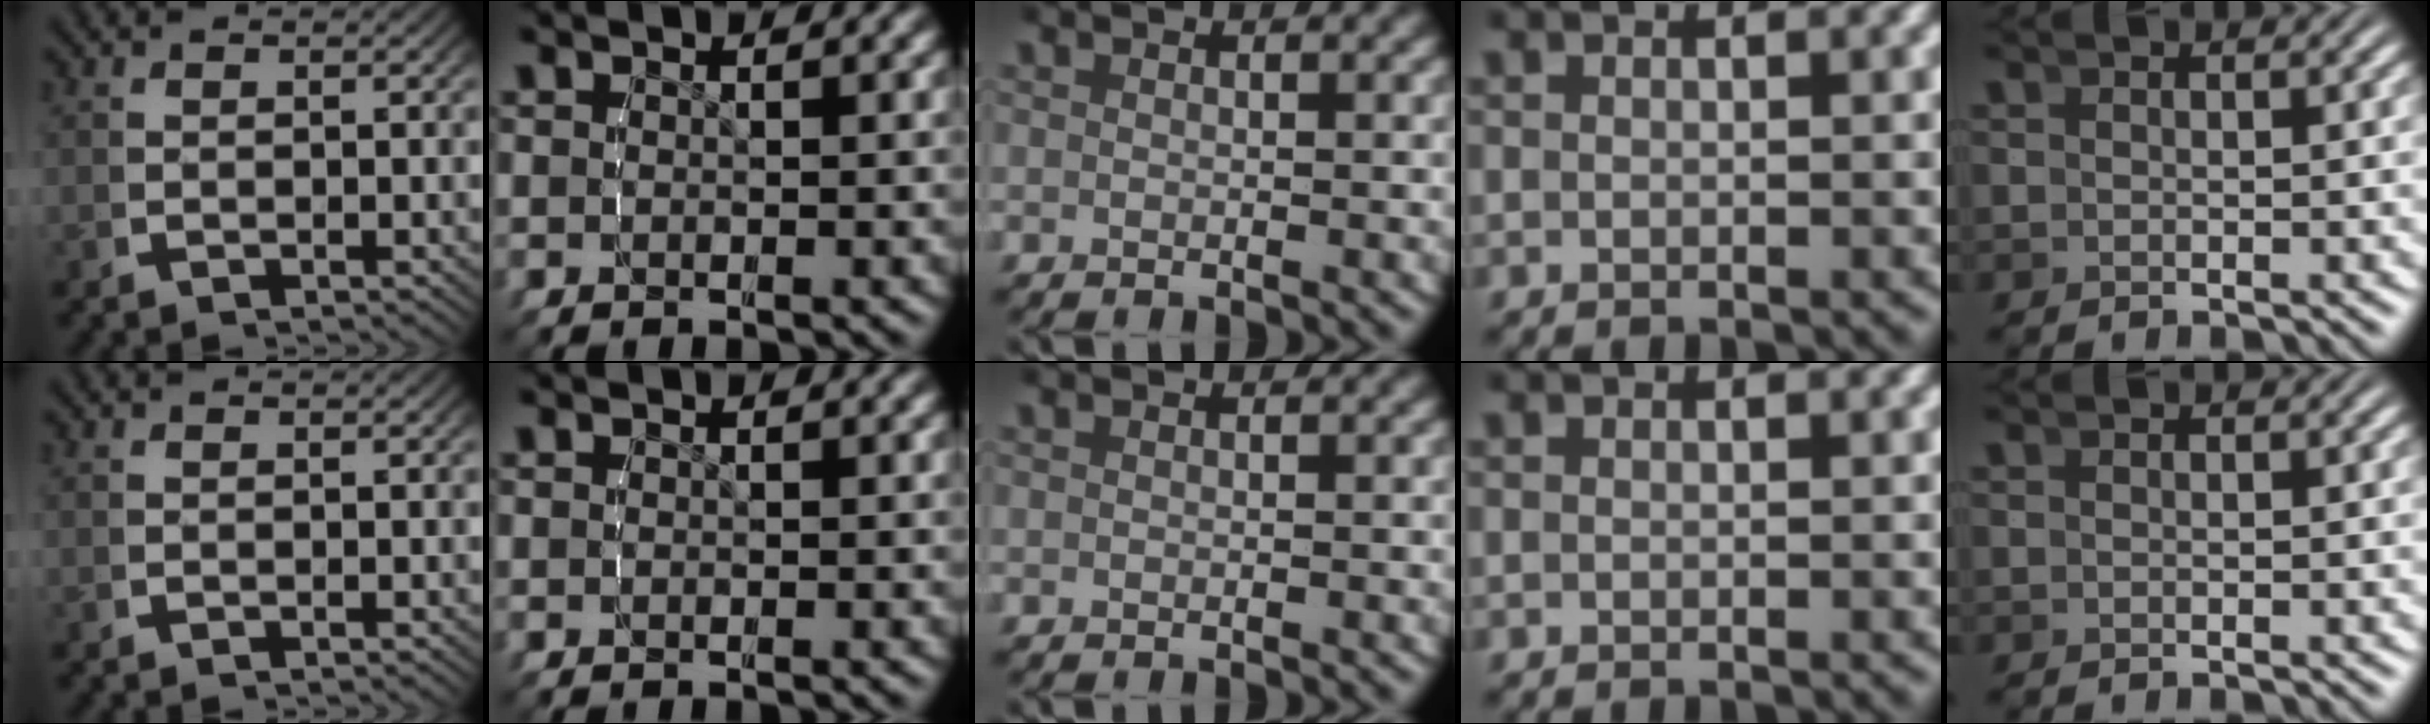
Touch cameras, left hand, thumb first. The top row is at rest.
{}